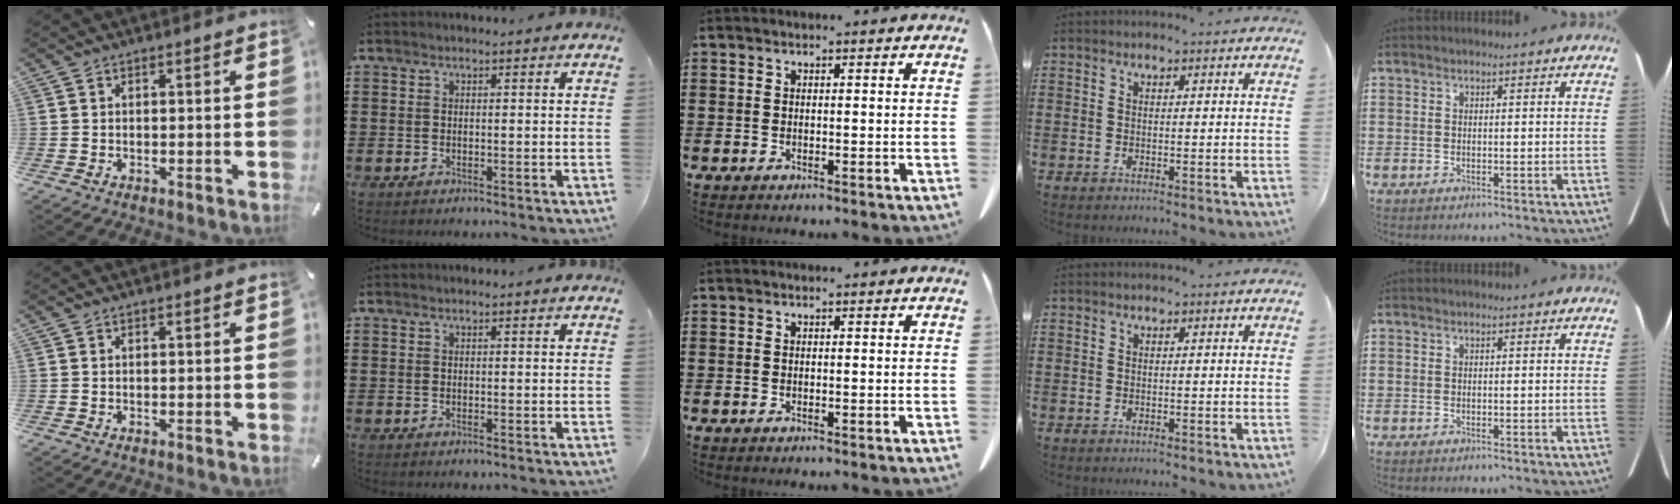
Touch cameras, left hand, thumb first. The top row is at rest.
{}